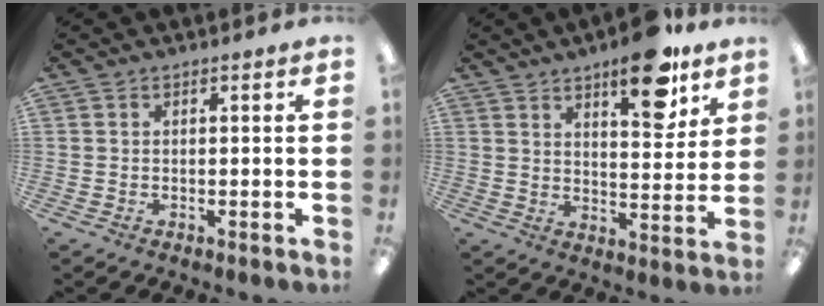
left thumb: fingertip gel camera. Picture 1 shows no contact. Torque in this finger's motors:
{"motor_torque": [1.74, 1.41, 1.01, -0.98, 0.08]}